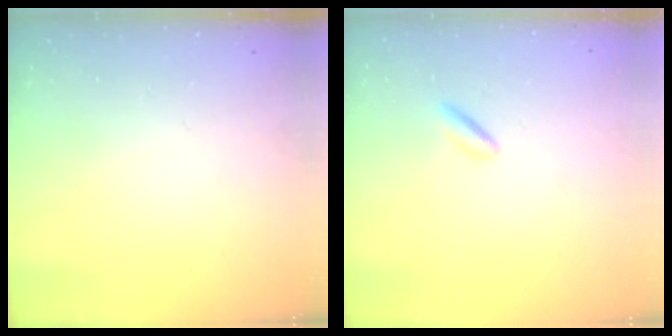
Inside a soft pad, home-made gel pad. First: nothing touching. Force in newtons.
{"total": 1.8, "press": 1.6, "slide": 0.8}